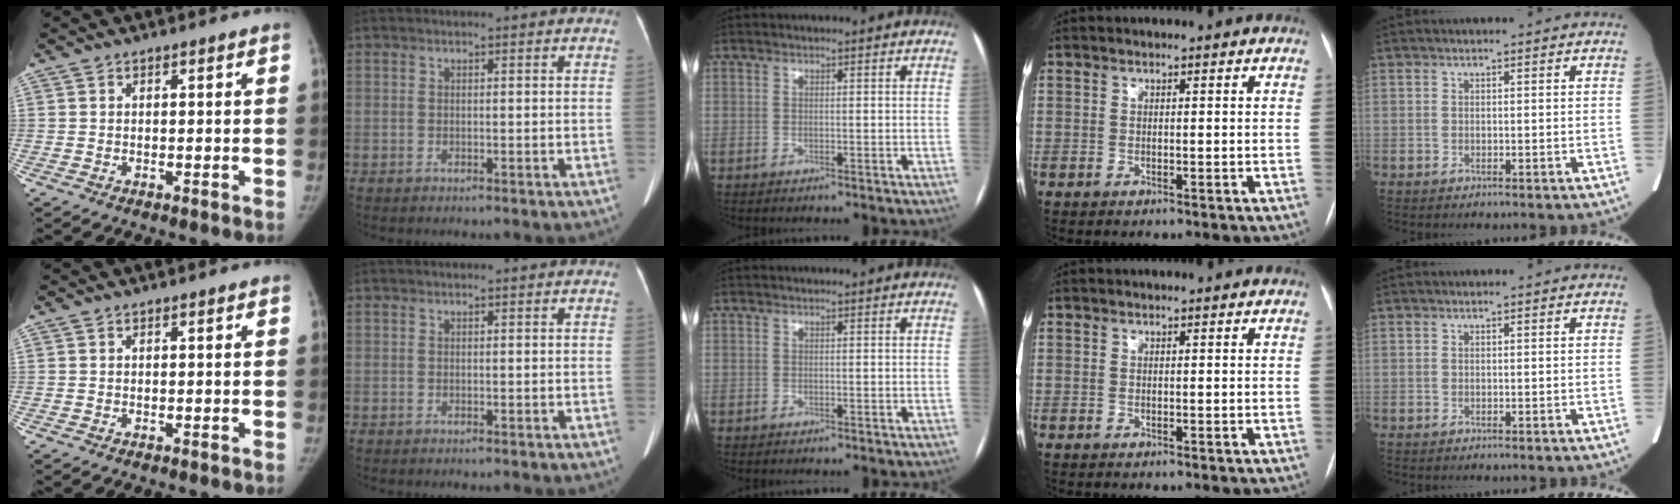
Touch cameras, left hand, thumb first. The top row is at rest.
{}